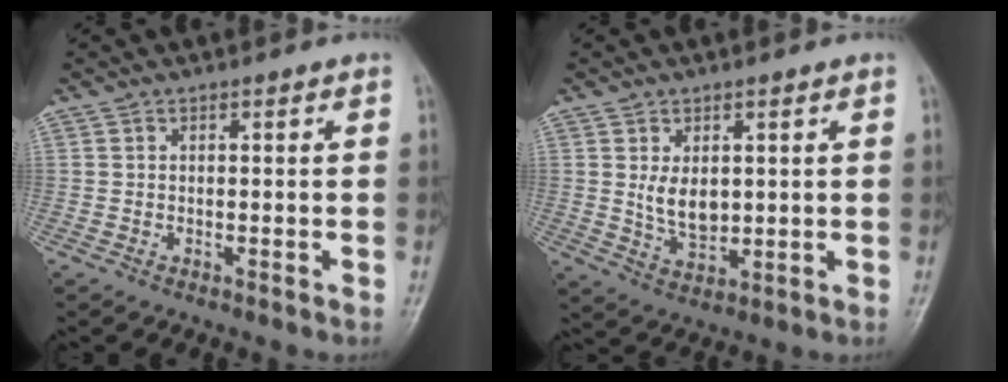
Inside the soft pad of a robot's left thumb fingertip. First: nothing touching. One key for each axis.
{"total": 5.9, "fx": 1.2, "fy": 3.7, "fz": 4.5, "tx": -0.061, "ty": -0.016, "tz": 0.031}